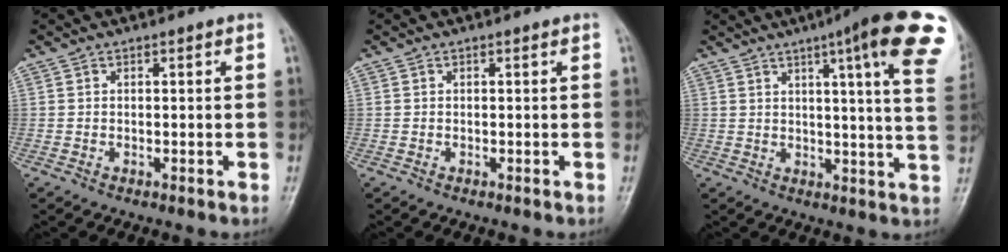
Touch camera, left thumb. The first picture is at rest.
{"total": 0.0}
{"total": 19.9, "force": [10.0, 2.4, 17.1], "torque": [-0.208, -0.026, 0.110]}